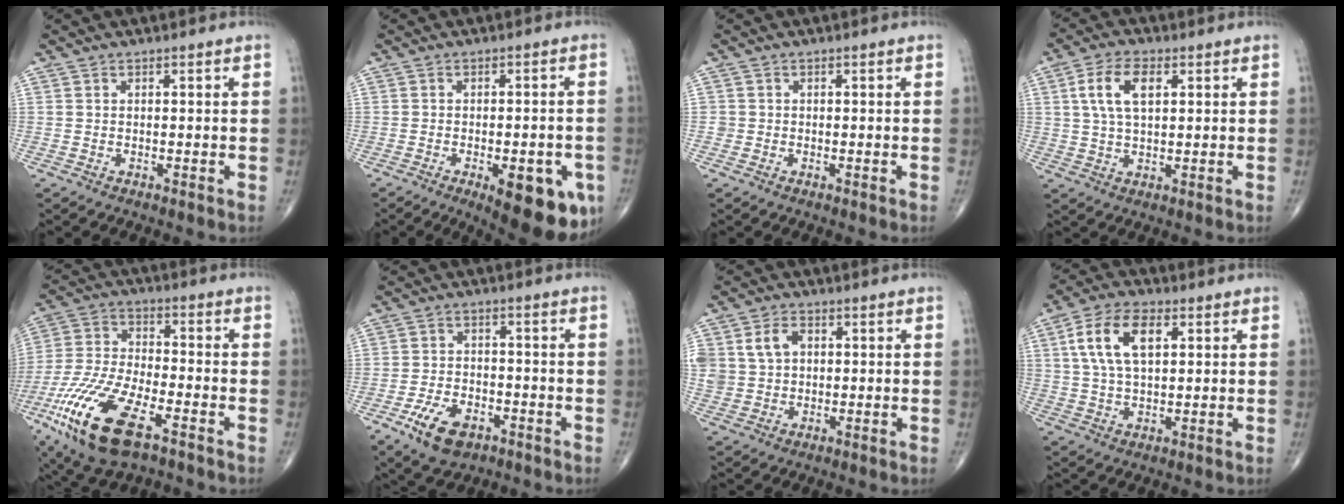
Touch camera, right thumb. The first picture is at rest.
{"total": 14.1, "force": [-5.9, 5.4, 11.6], "torque": [-0.104, 0.008, -0.064]}
{"total": 0.9, "force": [-0.2, 0.9, 0.0], "torque": [0.004, 0.005, -0.004]}
{"total": 8.1, "force": [2.4, 4.1, 6.5], "torque": [-0.128, 0.005, 0.046]}
{"total": 19.5, "force": [-9.7, 7.7, 15.1], "torque": [-0.327, 0.011, -0.178]}
{"total": 8.7, "force": [-4.5, 5.2, 5.4], "torque": [-0.090, 0.016, -0.075]}
{"total": 8.0, "force": [1.9, 6.2, 4.6], "torque": [-0.085, 0.001, 0.043]}
{"total": 11.1, "force": [3.3, 5.8, 8.8], "torque": [-0.168, 0.007, 0.060]}